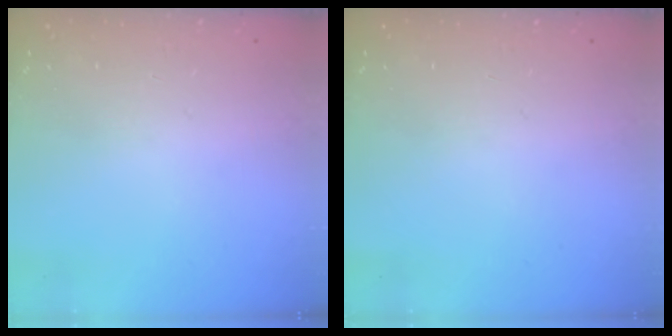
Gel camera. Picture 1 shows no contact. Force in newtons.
{"total": 0.0}